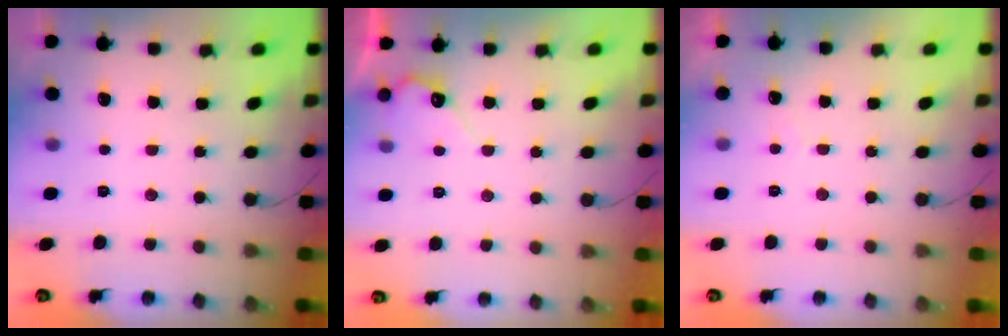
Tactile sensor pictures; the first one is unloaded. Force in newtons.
{"total": 4.9, "press": 4.9, "slide": 0.3}
{"total": 2.2, "press": 2.2, "slide": 0.1}